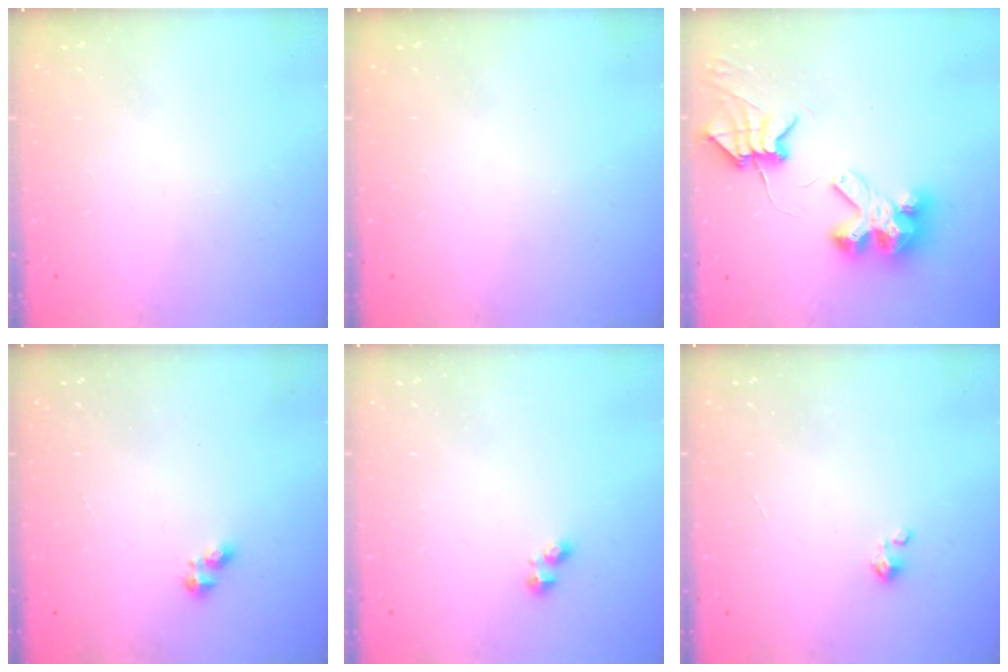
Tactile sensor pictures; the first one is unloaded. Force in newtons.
{"total": 0.0}
{"total": 8.9, "press": 8.9, "slide": 0.8}
{"total": 2.7, "press": 2.7, "slide": 0.4}
{"total": 1.9, "press": 1.8, "slide": 0.5}
{"total": 0.0}